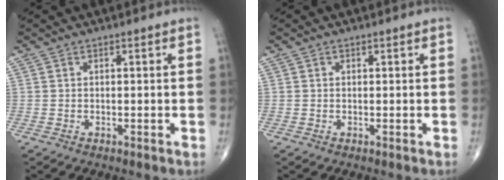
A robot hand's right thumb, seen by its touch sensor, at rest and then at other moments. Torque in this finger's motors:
{"motor_torque": [-0.01, -0.17, 0.05, 0.08, 0.04]}